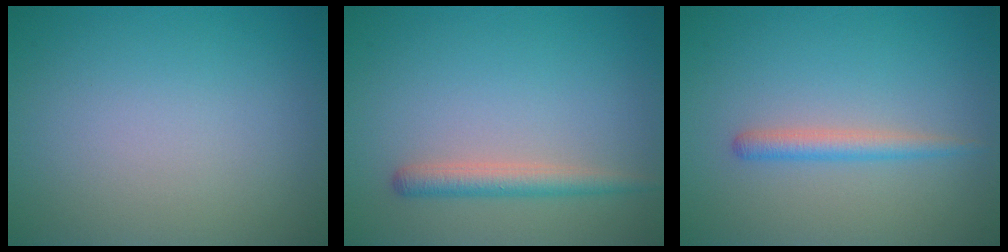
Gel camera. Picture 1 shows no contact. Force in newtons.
{"total": 2.3, "press": 2.3, "slide": 0.2}
{"total": 1.9, "press": 1.8, "slide": 0.2}